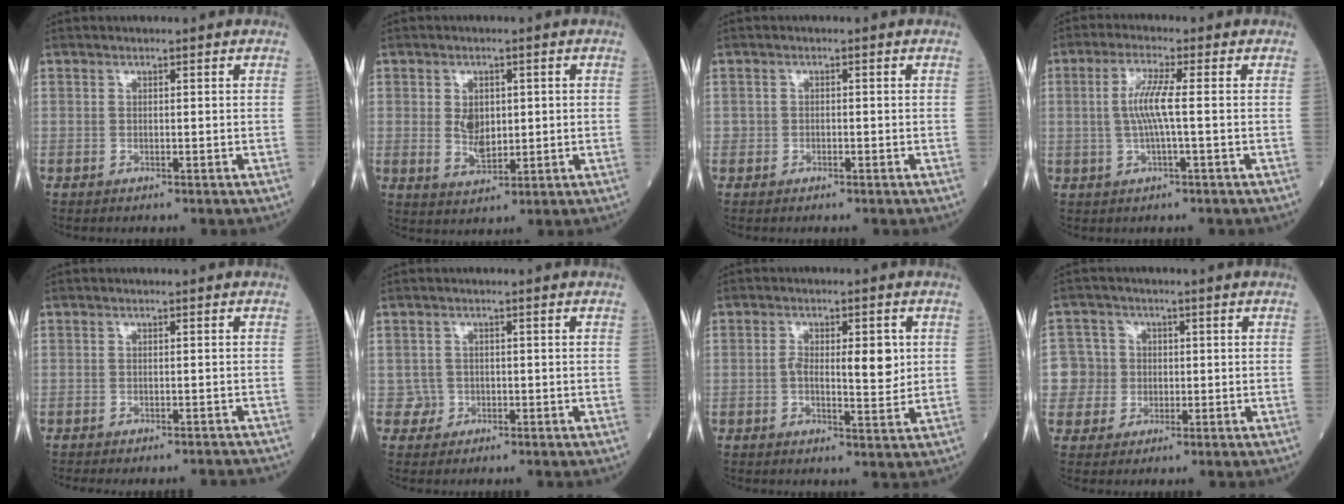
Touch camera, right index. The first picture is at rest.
{"total": 4.8, "force": [0.4, 3.0, 3.8], "torque": [-0.067, 0.001, 0.016]}
{"total": 0.9, "force": [-0.4, 0.8, 0.3], "torque": [-0.002, 0.003, -0.006]}
{"total": 5.2, "force": [0.0, -0.1, 5.2], "torque": [-0.110, 0.005, -0.001]}
{"total": 5.4, "force": [-5.2, 0.2, 1.4], "torque": [-0.011, -0.010, -0.063]}
{"total": 1.7, "force": [-0.6, 1.6, -0.4], "torque": [0.015, 0.011, -0.014]}
{"total": 6.8, "force": [0.7, 2.4, 6.3], "torque": [-0.097, 0.003, 0.010]}
{"total": 5.6, "force": [-0.3, 5.6, 0.1], "torque": [0.004, 0.017, -0.005]}